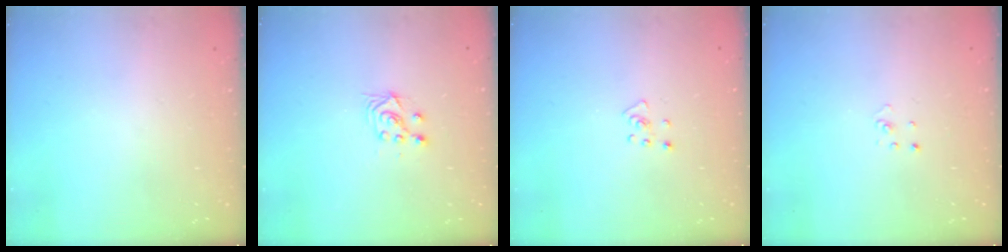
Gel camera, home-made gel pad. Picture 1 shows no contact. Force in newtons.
{"total": 4.0, "press": 3.8, "slide": 1.1}
{"total": 3.6, "press": 3.6, "slide": 0.2}
{"total": 1.5, "press": 1.5, "slide": 0.1}